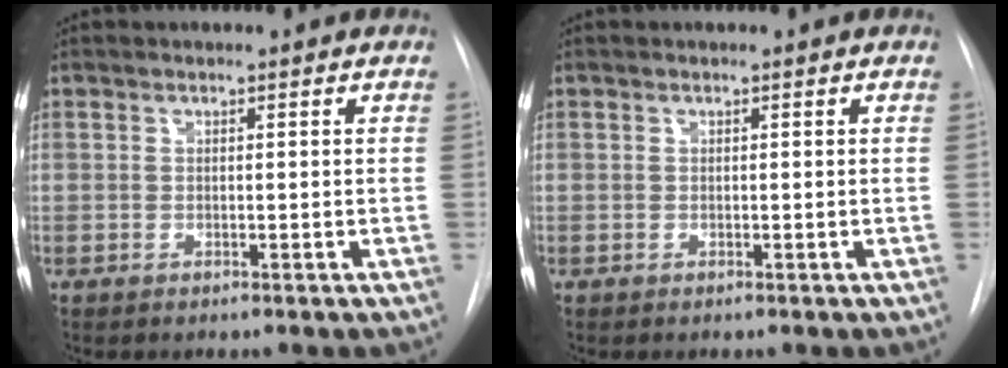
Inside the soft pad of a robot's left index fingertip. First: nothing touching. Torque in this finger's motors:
{"motor_torque": [0.00, 0.05, 0.01, -0.01]}